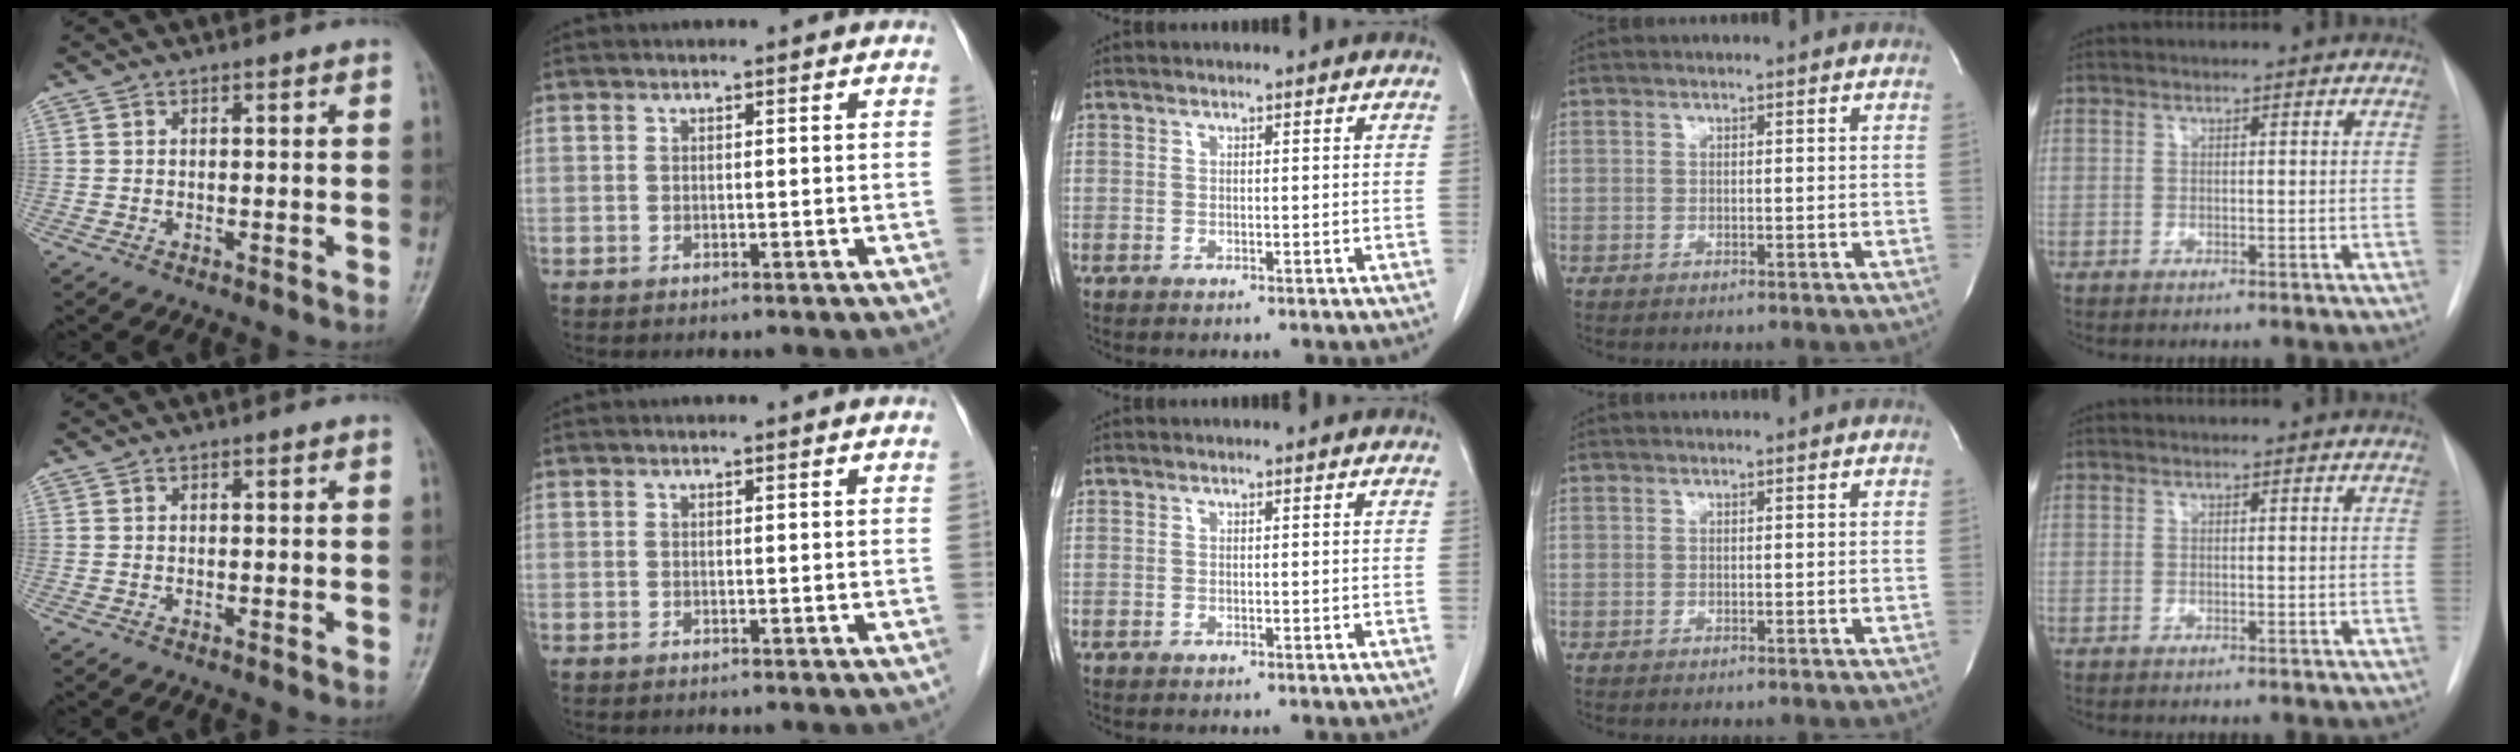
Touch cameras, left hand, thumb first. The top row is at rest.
{}